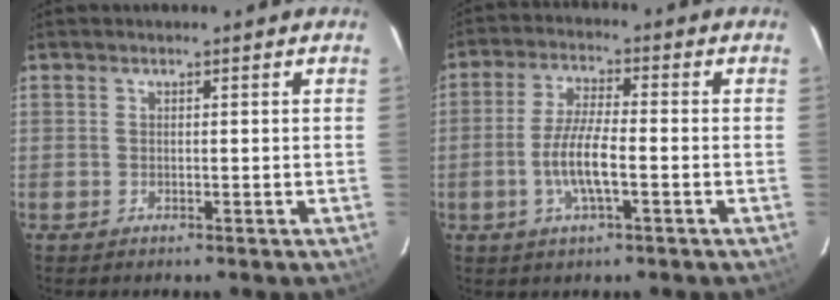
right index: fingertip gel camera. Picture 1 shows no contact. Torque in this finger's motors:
{"motor_torque": [1.45, -0.45, 0.61, 0.15]}